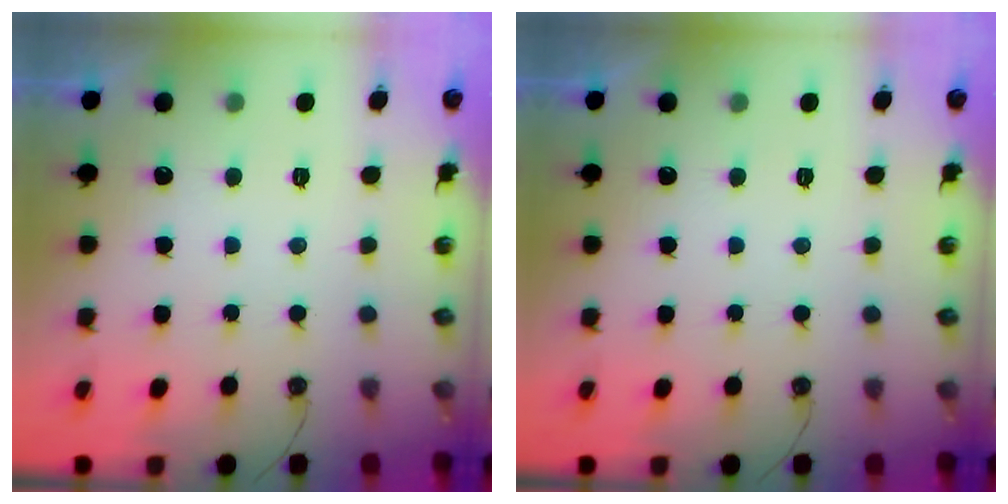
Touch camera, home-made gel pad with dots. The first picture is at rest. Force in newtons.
{"total": 0.0}